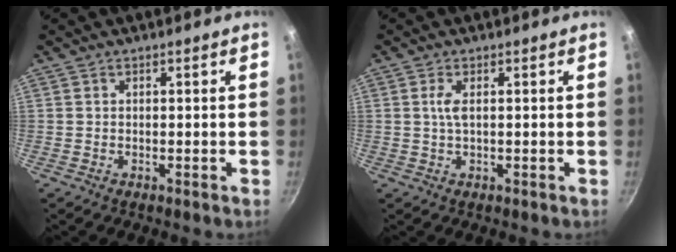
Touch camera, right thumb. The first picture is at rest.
{"total": 2.3, "force": [0.5, 0.7, 2.1], "torque": [-0.050, 0.002, 0.011]}